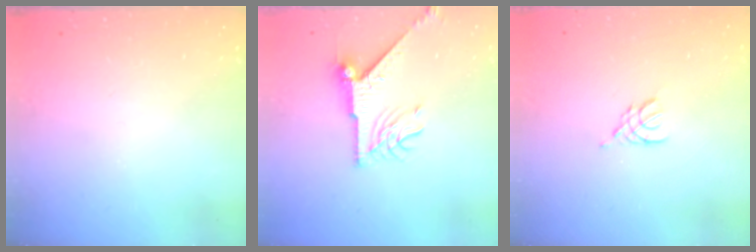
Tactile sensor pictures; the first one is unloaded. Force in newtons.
{"total": 9.7, "press": 9.7, "slide": 0.3}
{"total": 2.9, "press": 2.8, "slide": 0.6}